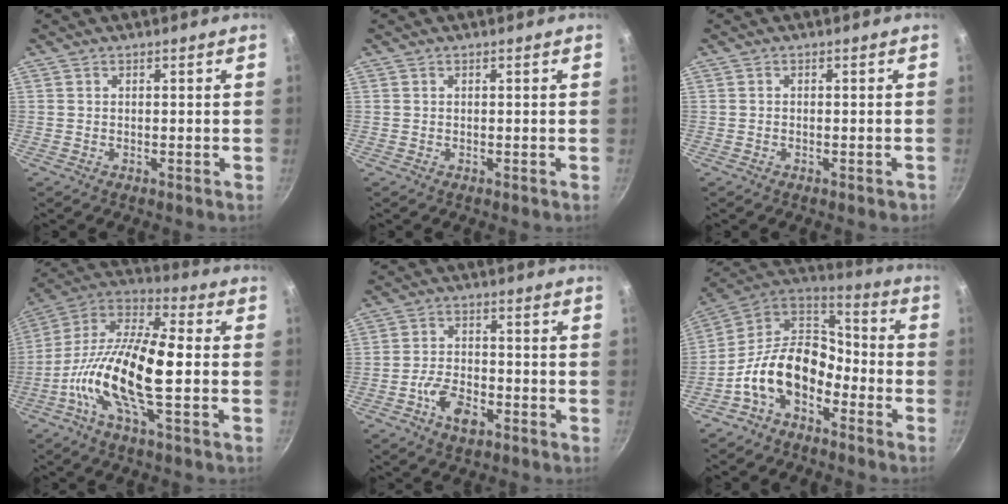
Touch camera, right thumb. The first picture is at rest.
{"total": 0.0}
{"total": 1.3, "force": [-0.8, 0.6, 0.7], "torque": [-0.010, 0.013, -0.005]}
{"total": 19.1, "force": [-3.3, 6.4, 17.7], "torque": [-0.335, 0.036, -0.086]}
{"total": 6.9, "force": [-3.3, 3.7, 4.8], "torque": [-0.084, 0.024, -0.063]}
{"total": 16.0, "force": [-6.4, 10.5, 10.3], "torque": [-0.154, 0.070, -0.142]}